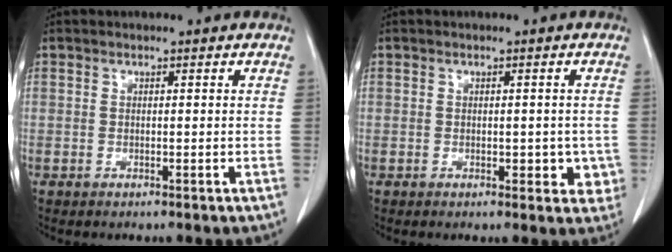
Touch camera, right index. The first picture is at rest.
{"total": 4.0, "force": [-0.6, 2.4, 3.1], "torque": [-0.018, 0.004, -0.002]}